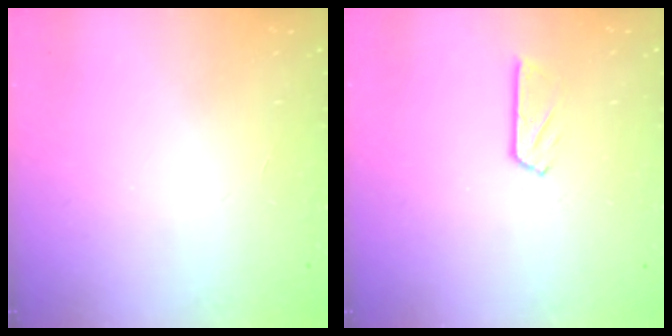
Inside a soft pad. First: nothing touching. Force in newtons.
{"total": 4.6, "press": 4.5, "slide": 0.5}